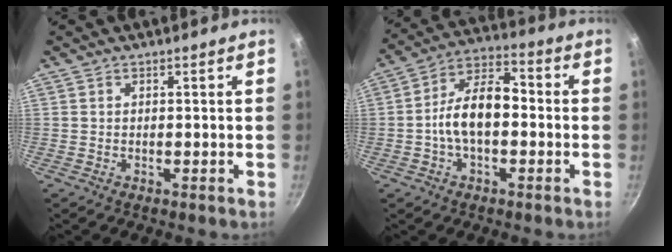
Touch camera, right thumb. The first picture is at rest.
{"total": 11.6, "force": [-1.4, 6.6, 9.5], "torque": [-0.143, 0.048, -0.039]}